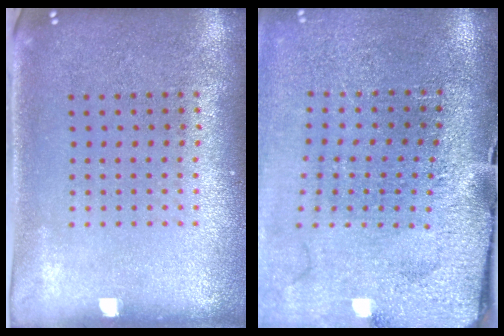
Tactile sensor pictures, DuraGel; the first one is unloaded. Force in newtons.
{"total": 3.6, "press": 3.0, "slide": 1.9}